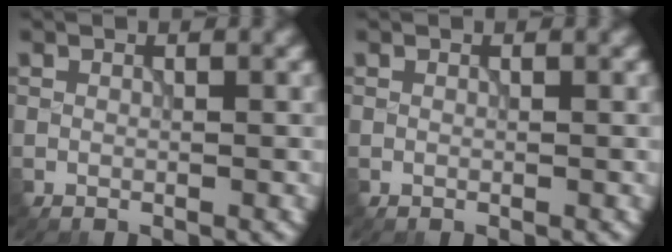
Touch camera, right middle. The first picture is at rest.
{"total": 0.0}